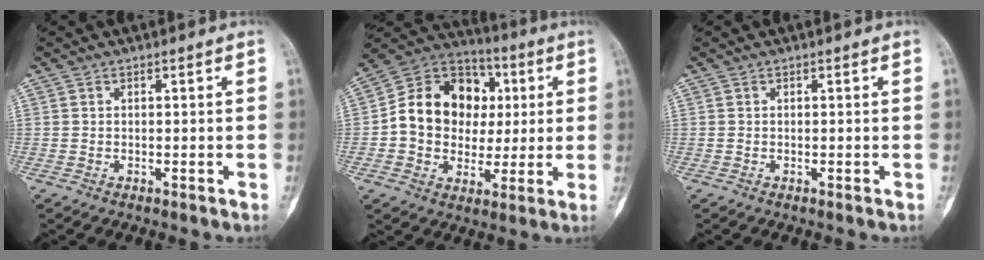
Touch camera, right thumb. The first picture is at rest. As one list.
[{"total": 17.4, "force": [1.7, 14.4, 9.6], "torque": [-0.119, 0.027, 0.029]}, {"total": 0.0}]